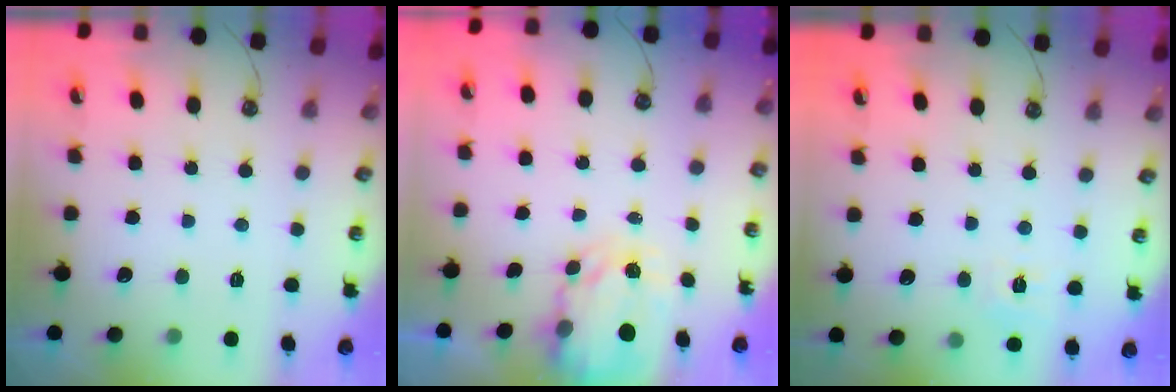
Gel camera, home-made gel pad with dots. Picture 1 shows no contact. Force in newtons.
{"total": 3.9, "press": 3.9, "slide": 0.4}
{"total": 5.6, "press": 5.6, "slide": 0.3}